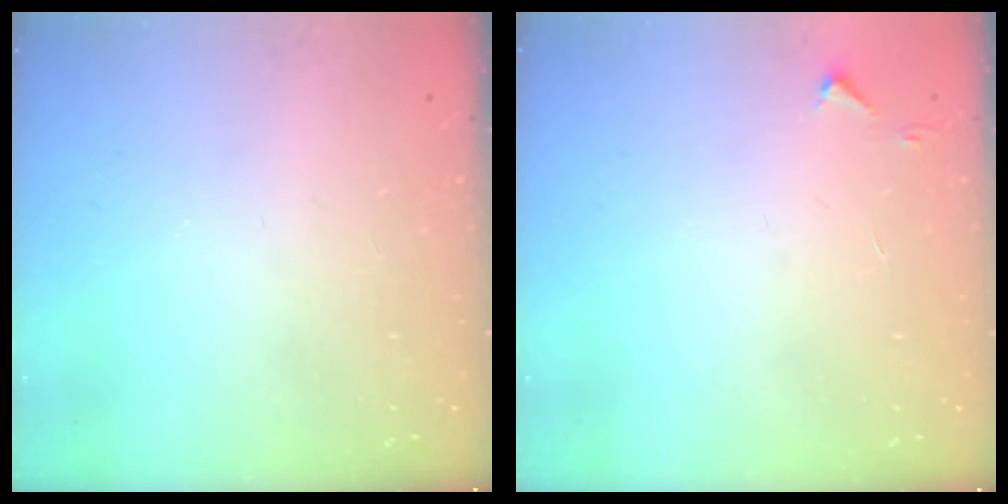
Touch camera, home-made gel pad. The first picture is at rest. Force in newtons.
{"total": 2.8, "press": 2.8, "slide": 0.4}